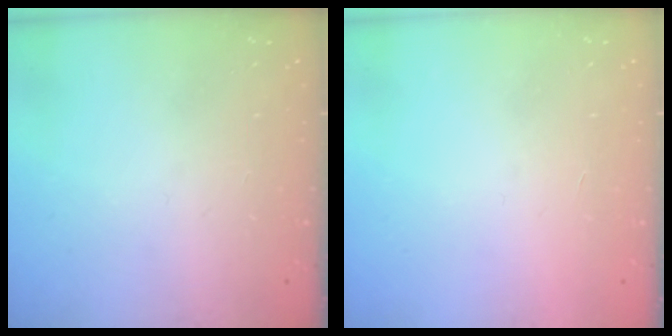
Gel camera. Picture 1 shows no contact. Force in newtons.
{"total": 1.7, "press": 1.7, "slide": 0.1}